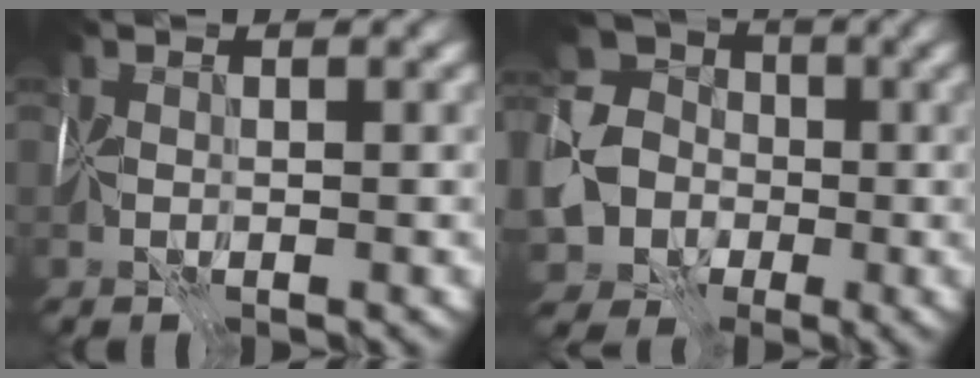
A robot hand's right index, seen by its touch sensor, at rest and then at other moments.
{"total": 9.2, "force": [-2.2, 8.3, 3.5], "torque": [-0.084, -0.011, -0.051]}